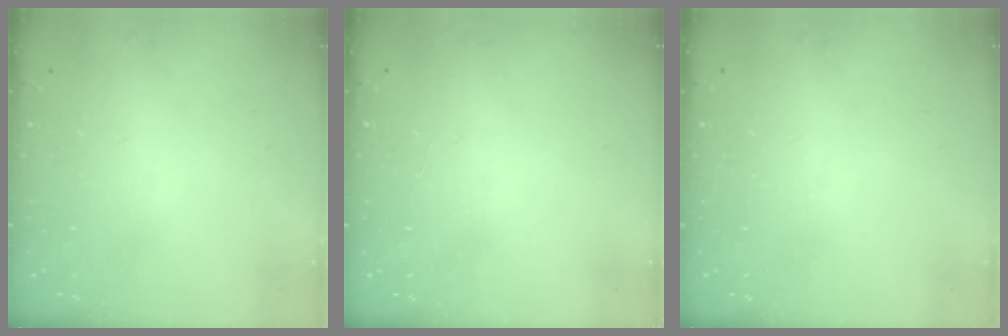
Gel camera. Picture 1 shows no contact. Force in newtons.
{"total": 0.0}
{"total": 0.0}